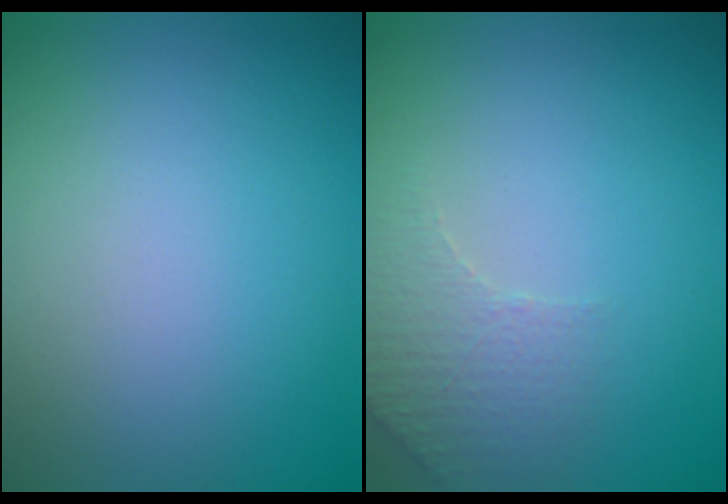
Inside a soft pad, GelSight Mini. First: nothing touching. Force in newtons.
{"total": 2.8, "press": 2.7, "slide": 0.8}